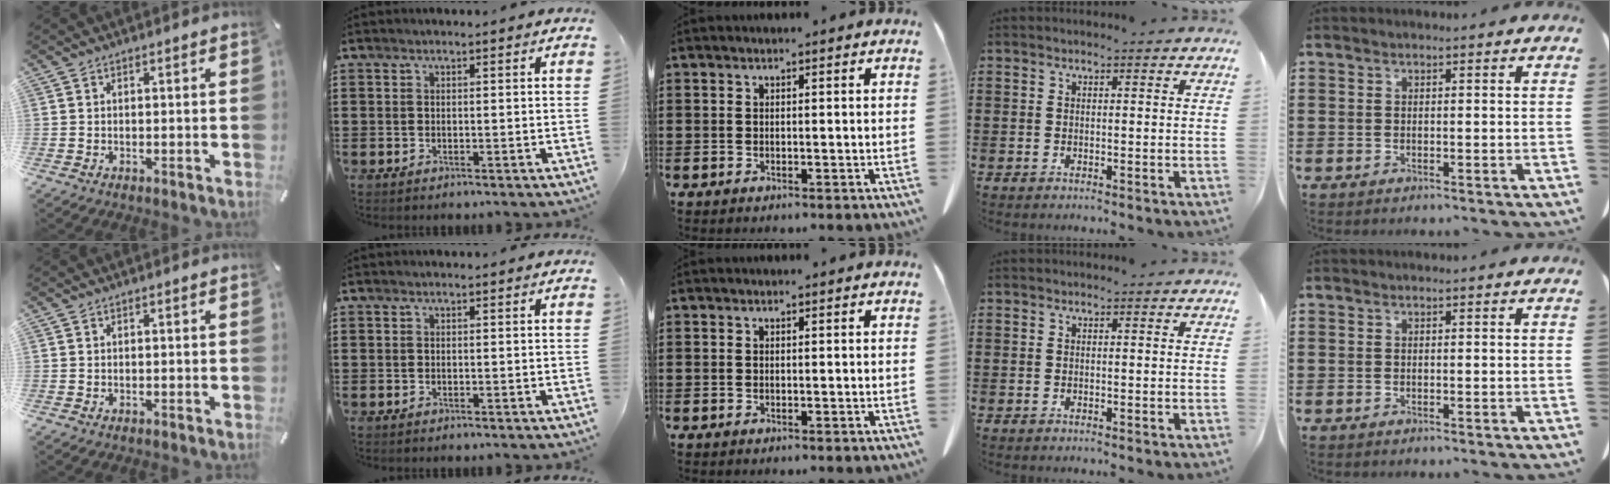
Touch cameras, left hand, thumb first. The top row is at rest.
{}